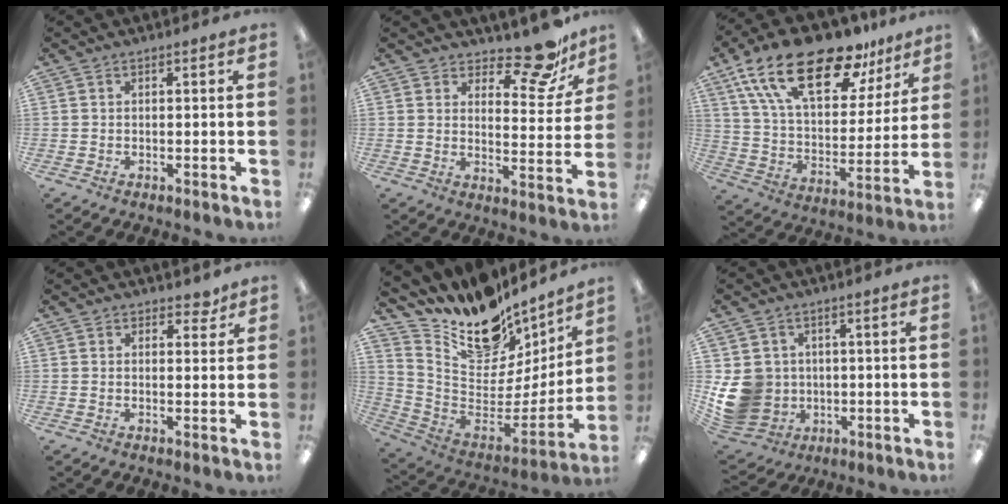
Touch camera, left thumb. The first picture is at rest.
{"total": 12.7, "force": [10.2, 4.8, 5.9], "torque": [-0.069, -0.076, 0.178]}
{"total": 23.5, "force": [16.0, 9.8, 14.1], "torque": [-0.256, -0.084, 0.280]}
{"total": 3.2, "force": [2.5, 1.8, 0.8], "torque": [0.004, -0.009, 0.041]}
{"total": 15.9, "force": [12.2, 8.4, 5.7], "torque": [-0.098, -0.111, 0.215]}
{"total": 11.0, "force": [0.0, 10.2, 4.1], "torque": [-0.106, 0.003, 0.010]}